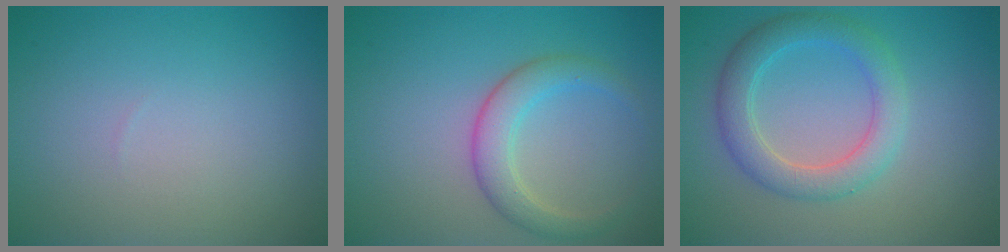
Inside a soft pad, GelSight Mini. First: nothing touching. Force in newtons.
{"total": 3.2, "press": 3.2, "slide": 0.1}
{"total": 4.1, "press": 4.1, "slide": 0.3}